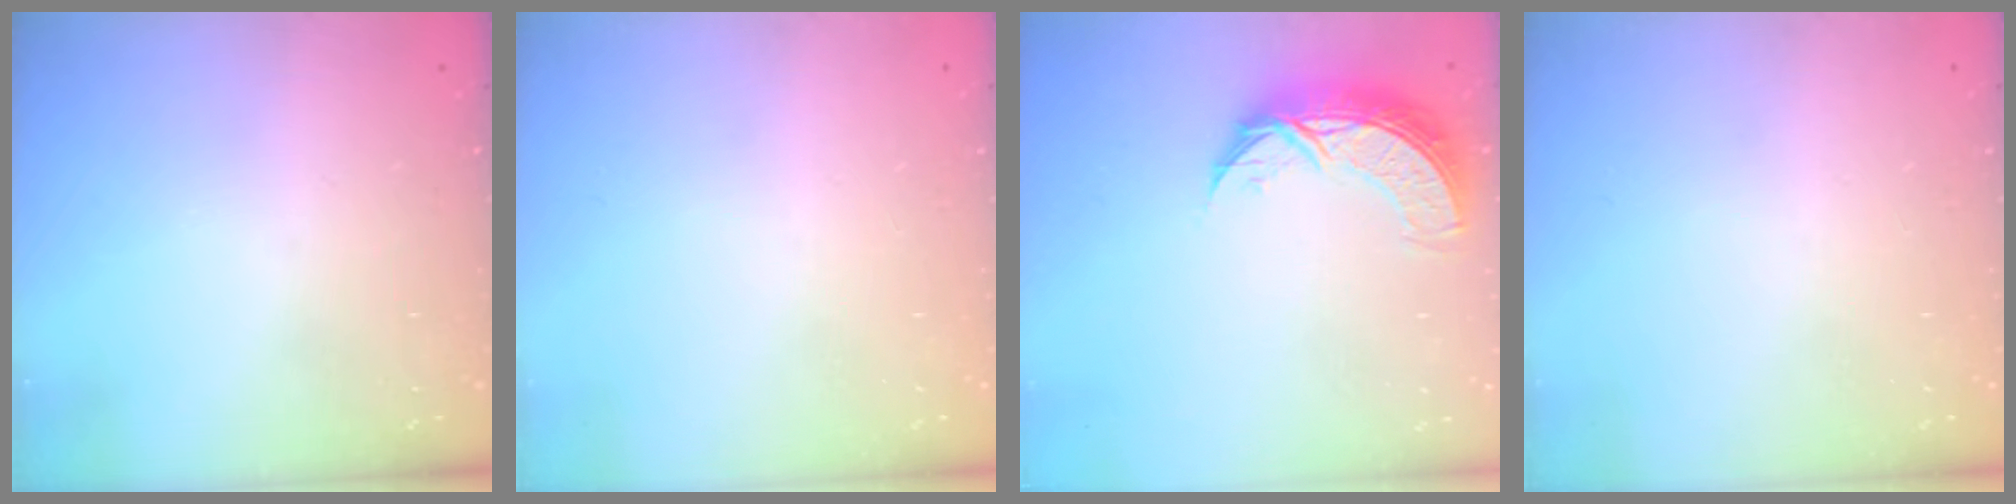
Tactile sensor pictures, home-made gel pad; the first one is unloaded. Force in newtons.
{"total": 0.0}
{"total": 9.2, "press": 9.2, "slide": 0.6}
{"total": 0.0}